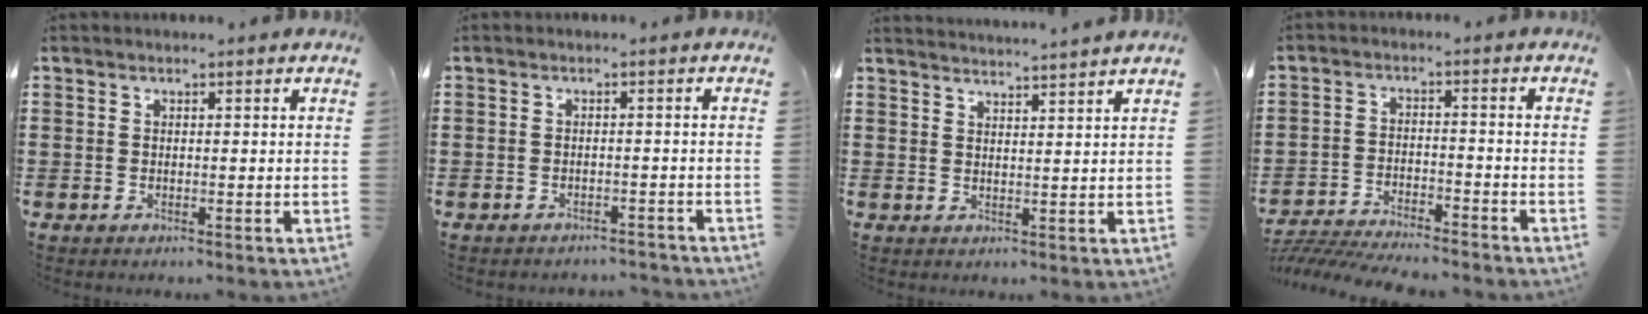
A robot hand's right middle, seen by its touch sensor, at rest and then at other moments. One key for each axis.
{"total": 1.5, "fx": -1.5, "fy": 0.2, "fz": 0.0, "tx": -0.007, "ty": -0.001, "tz": -0.032}
{"total": 2.7, "fx": 2.6, "fy": -0.6, "fz": -0.1, "tx": -0.005, "ty": -0.010, "tz": 0.049}
{"total": 5.3, "fx": -5.2, "fy": 0.4, "fz": 1.0, "tx": -0.028, "ty": -0.002, "tz": -0.108}